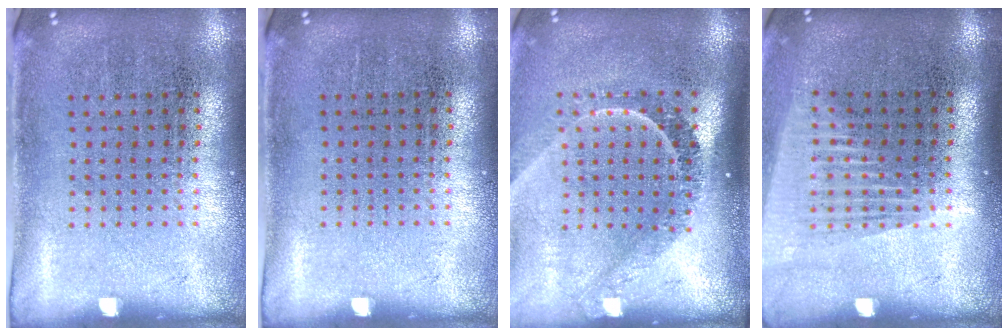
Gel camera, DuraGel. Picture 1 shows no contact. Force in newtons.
{"total": 0.0}
{"total": 2.2, "press": 1.6, "slide": 1.5}
{"total": 1.4, "press": 1.2, "slide": 0.8}